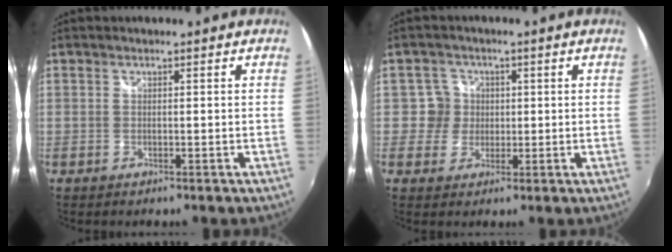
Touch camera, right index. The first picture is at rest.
{"total": 4.1, "force": [0.4, 4.1, 0.0], "torque": [0.012, 0.011, 0.001]}